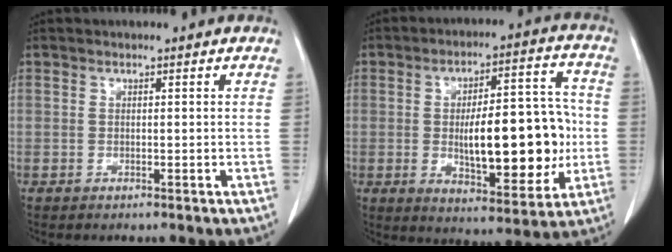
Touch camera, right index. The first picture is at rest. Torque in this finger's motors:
{"motor_torque": [1.45, -0.70, 0.83, 0.15]}